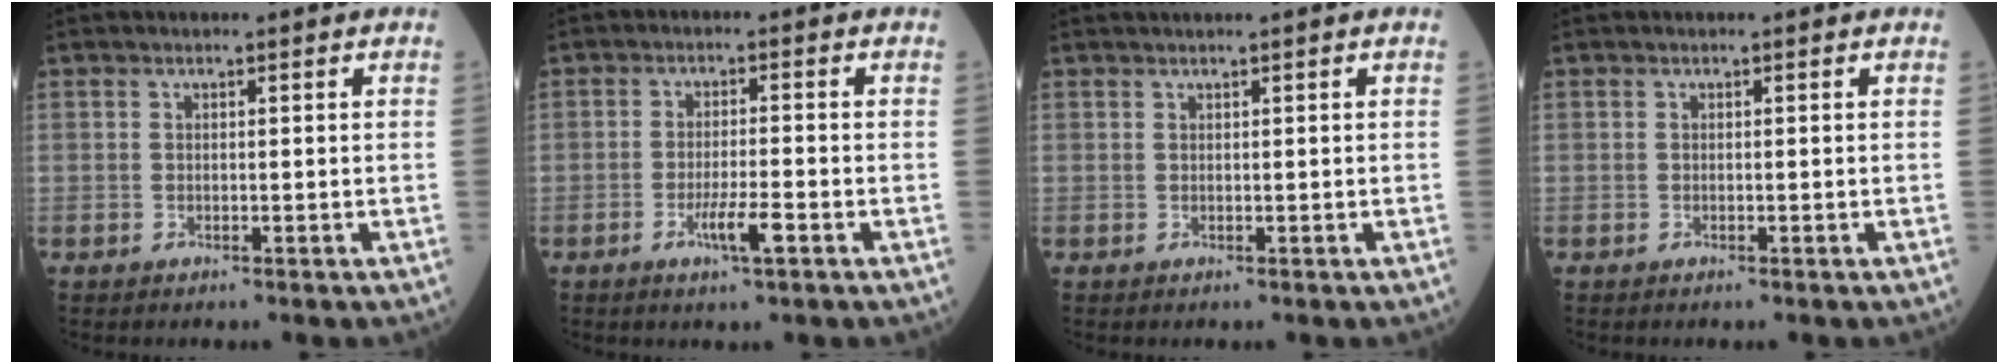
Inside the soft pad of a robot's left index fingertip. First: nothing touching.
{"total": 4.2, "force": [-2.0, 0.2, 3.7], "torque": [-0.072, -0.006, -0.035]}
{"total": 0.9, "force": [0.7, -0.3, 0.6], "torque": [-0.015, 0.006, 0.021]}
{"total": 0.0}